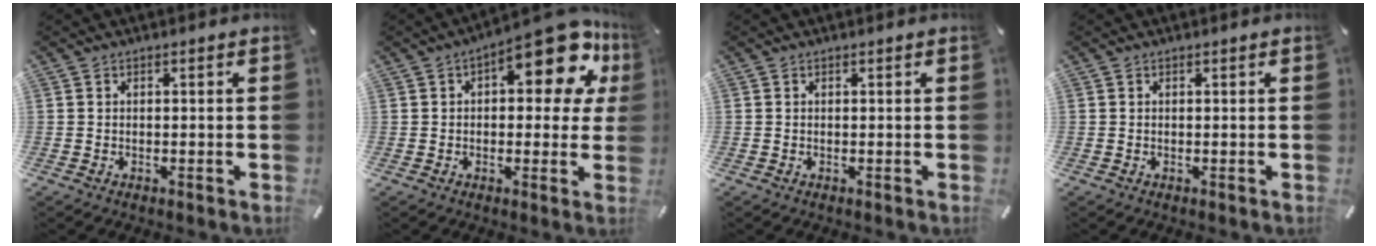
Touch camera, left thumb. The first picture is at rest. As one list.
[{"total": 16.0, "force": [7.1, 7.0, 12.6], "torque": [-0.148, -0.049, 0.111]}, {"total": 0.0}, {"total": 0.0}]